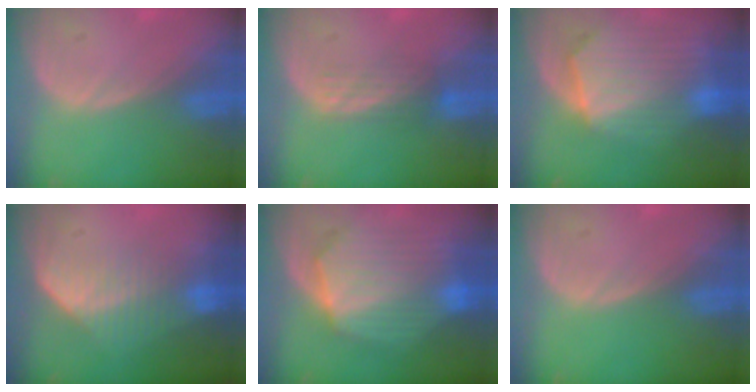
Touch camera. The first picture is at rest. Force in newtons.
{"total": 3.3, "press": 3.0, "slide": 1.5}
{"total": 10.4, "press": 9.0, "slide": 5.2}
{"total": 7.3, "press": 6.3, "slide": 3.7}
{"total": 10.7, "press": 10.7, "slide": 0.7}
{"total": 0.0}